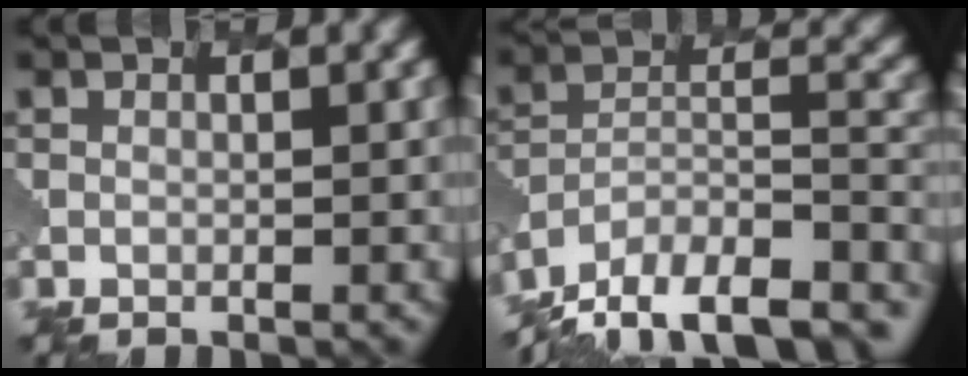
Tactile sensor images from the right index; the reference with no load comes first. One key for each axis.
{"total": 15.5, "fx": -13.3, "fy": 5.7, "fz": 5.7, "tx": -0.095, "ty": -0.004, "tz": -0.182}